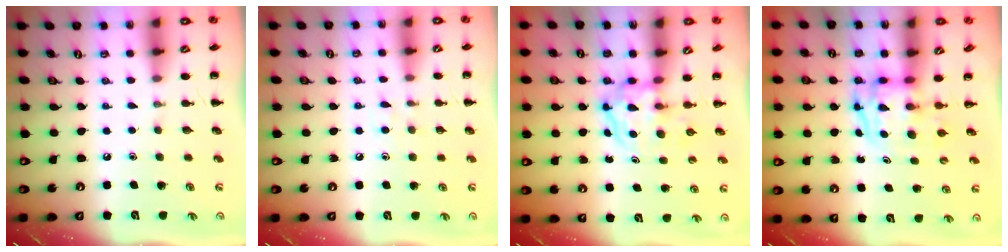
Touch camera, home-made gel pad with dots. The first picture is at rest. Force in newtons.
{"total": 4.2, "press": 3.7, "slide": 1.9}
{"total": 3.7, "press": 3.7, "slide": 0.4}
{"total": 3.7, "press": 3.7, "slide": 0.5}